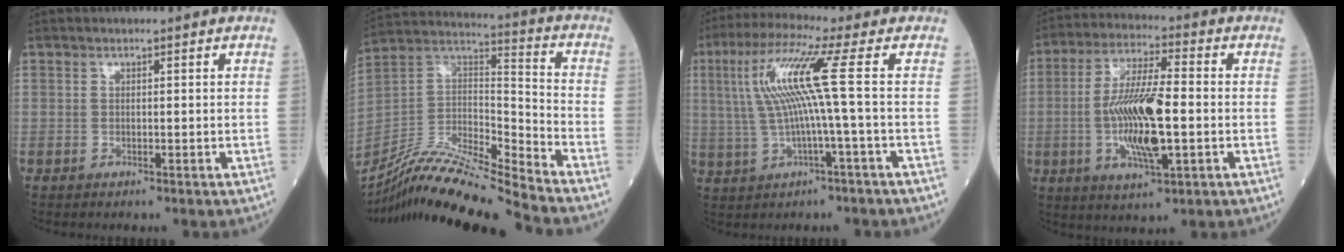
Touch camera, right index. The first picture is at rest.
{"total": 19.1, "force": [-17.5, -1.3, 7.7], "torque": [-0.152, 0.015, -0.320]}
{"total": 9.8, "force": [1.2, -1.1, 9.6], "torque": [-0.198, 0.021, 0.027]}
{"total": 12.8, "force": [-1.7, 2.5, 12.4], "torque": [-0.241, -0.001, -0.028]}